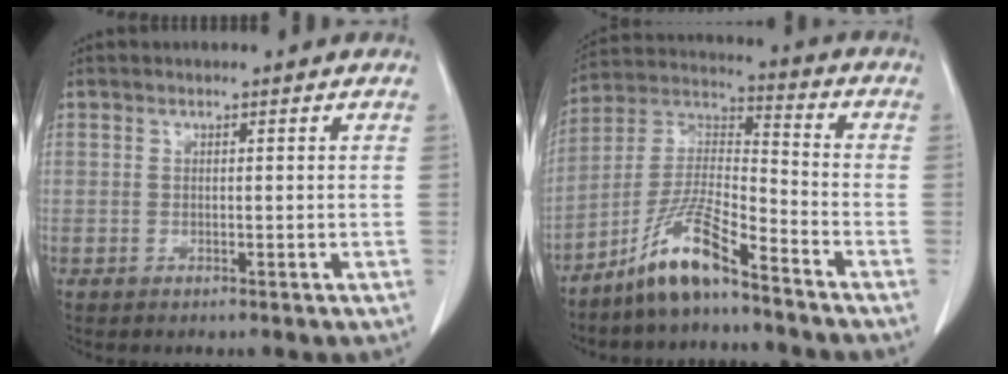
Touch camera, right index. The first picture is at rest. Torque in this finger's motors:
{"motor_torque": [0.93, -0.81, 0.45, 0.14]}